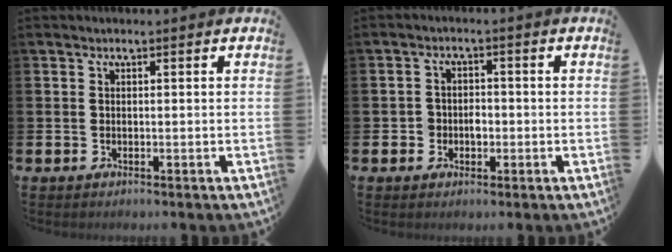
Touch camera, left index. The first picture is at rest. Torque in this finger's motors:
{"motor_torque": [0.12, -0.03, 0.03, 0.04]}